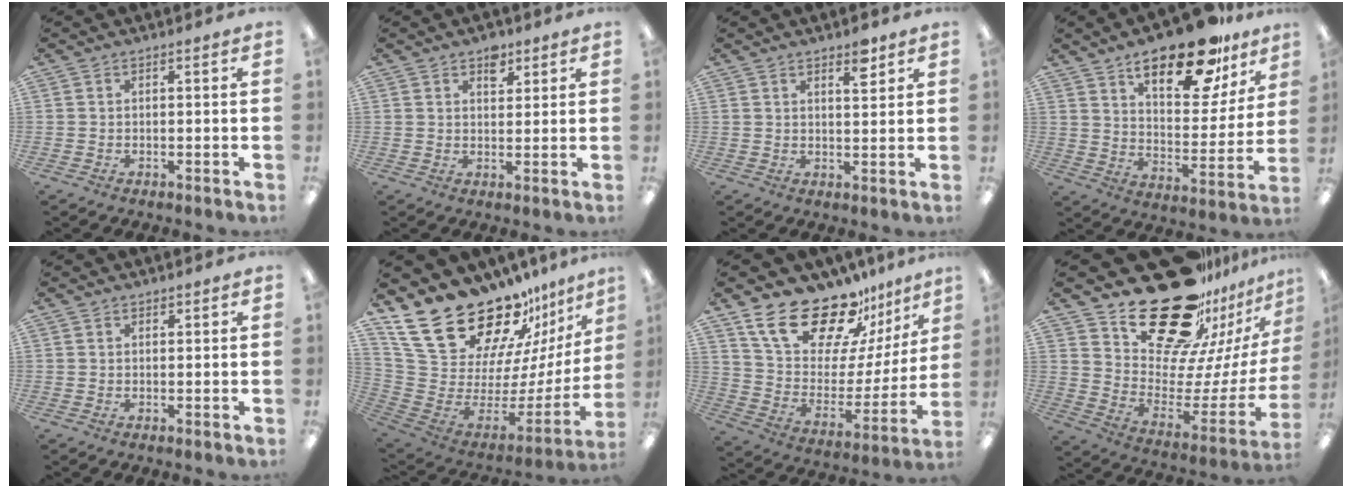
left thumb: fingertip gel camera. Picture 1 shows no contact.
{"total": 4.5, "force": [3.0, 2.7, 2.0], "torque": [-0.005, -0.015, 0.047]}
{"total": 4.6, "force": [3.4, 1.7, 2.6], "torque": [-0.019, -0.020, 0.051]}
{"total": 22.2, "force": [15.8, 8.7, 13.0], "torque": [-0.195, -0.090, 0.262]}
{"total": 1.1, "force": [1.0, 0.6, 0.0], "torque": [0.000, 0.001, 0.019]}
{"total": 26.5, "force": [20.6, 10.4, 12.9], "torque": [-0.207, -0.156, 0.390]}
{"total": 22.0, "force": [17.6, 9.2, 9.4], "torque": [-0.163, -0.130, 0.316]}
{"total": 28.0, "force": [20.8, 13.7, 12.9], "torque": [-0.176, -0.154, 0.386]}